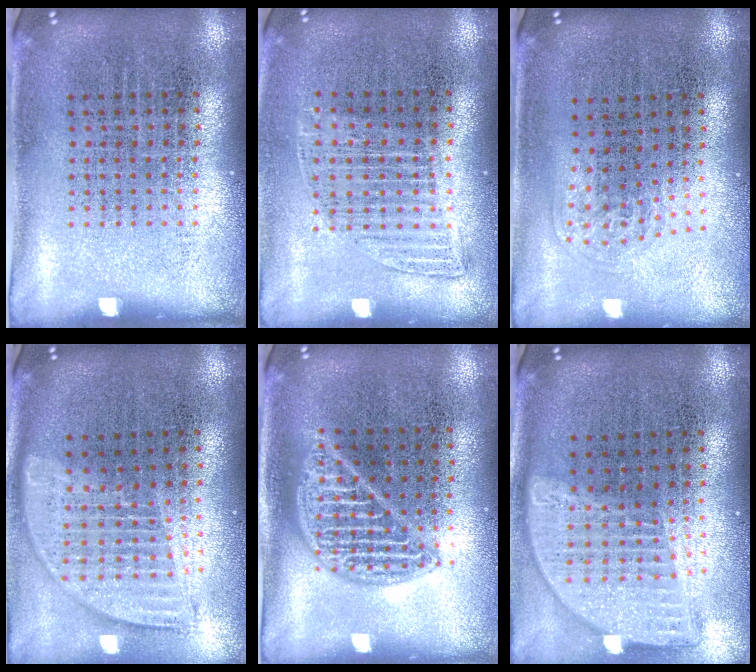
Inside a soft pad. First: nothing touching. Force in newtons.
{"total": 1.1, "press": 1.0, "slide": 0.5}
{"total": 1.1, "press": 0.6, "slide": 0.8}
{"total": 1.8, "press": 1.5, "slide": 1.0}
{"total": 2.1, "press": 2.1, "slide": 0.2}
{"total": 1.9, "press": 1.6, "slide": 1.1}